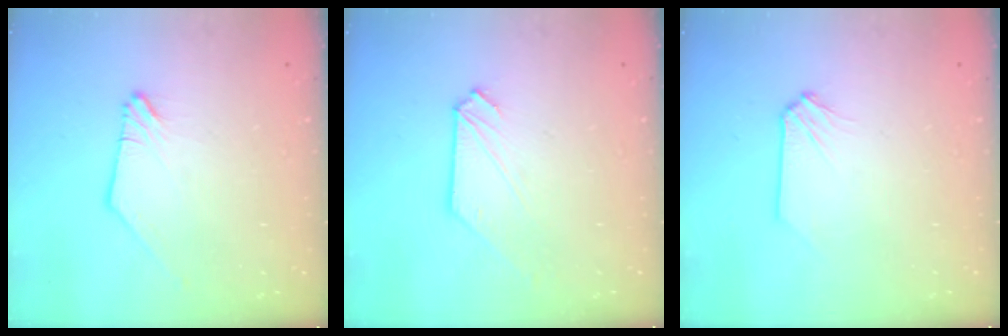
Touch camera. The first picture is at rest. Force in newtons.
{"total": 0.7, "press": 0.7, "slide": 0.1}
{"total": 0.5, "press": 0.5, "slide": 0.0}